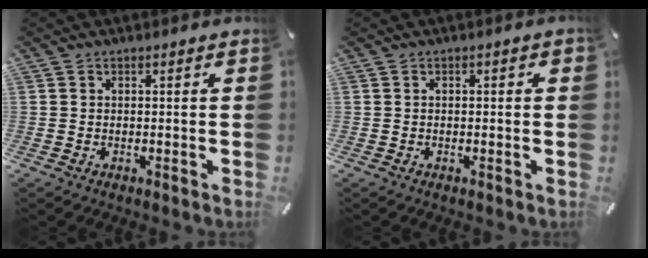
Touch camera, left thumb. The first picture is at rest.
{"total": 1.0, "force": [-0.2, 0.4, 0.9], "torque": [-0.017, 0.002, -0.004]}